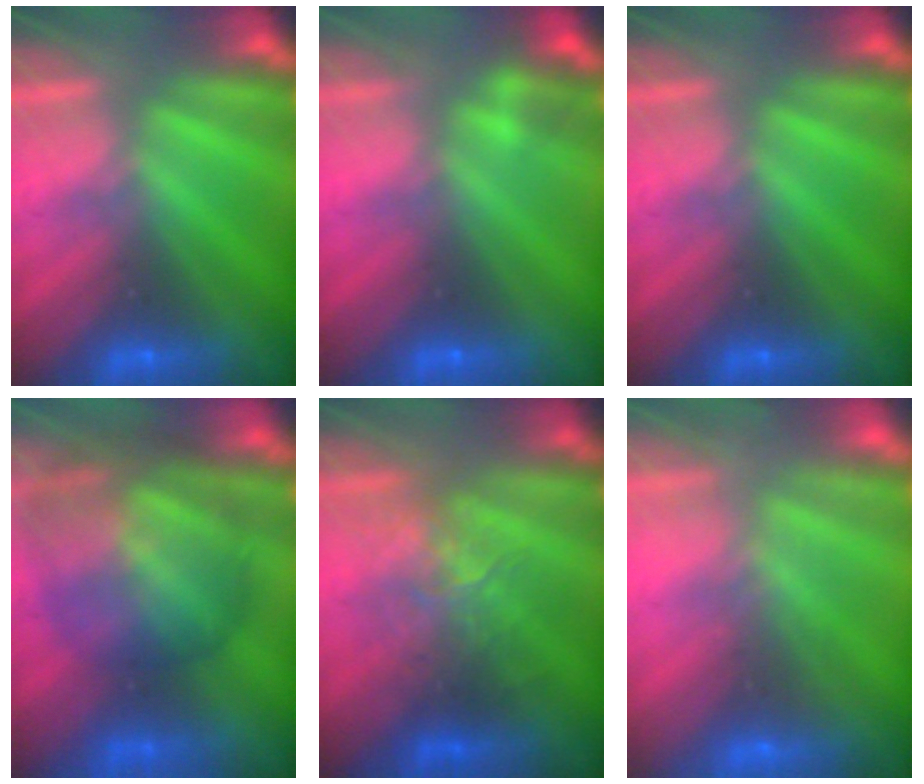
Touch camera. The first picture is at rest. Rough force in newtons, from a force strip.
{"total": 2.2}
{"total": 0.0}
{"total": 9.3}
{"total": 2.4}
{"total": 5.9}